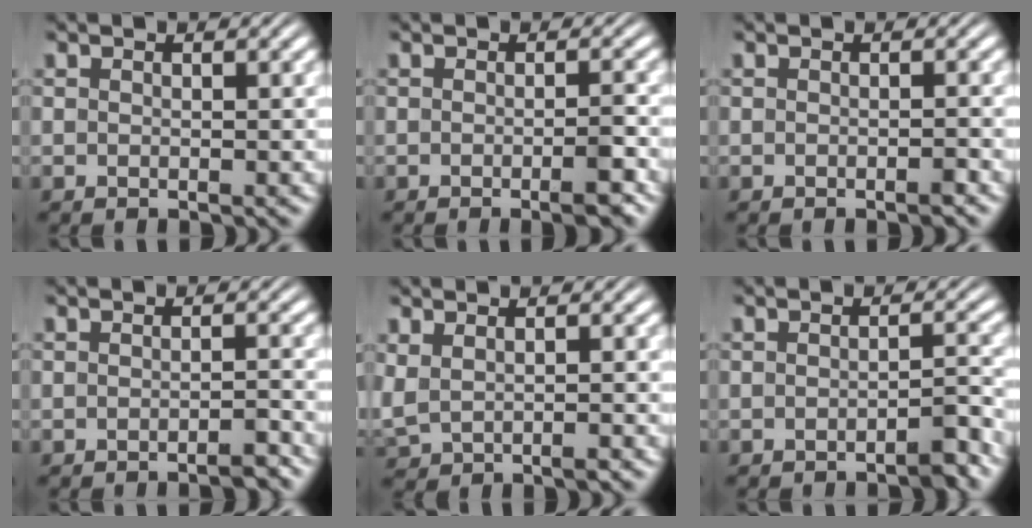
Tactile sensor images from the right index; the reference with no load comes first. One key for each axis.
{"total": 1.8, "fx": -1.1, "fy": 0.1, "fz": 1.4, "tx": -0.020, "ty": 0.002, "tz": -0.024}
{"total": 0.6, "fx": -0.6, "fy": -0.1, "fz": 0.3, "tx": -0.005, "ty": 0.004, "tz": -0.013}
{"total": 1.5, "fx": -1.5, "fy": 0.0, "fz": 0.5, "tx": -0.007, "ty": 0.001, "tz": -0.028}
{"total": 2.3, "fx": 0.5, "fy": 1.8, "fz": 1.5, "tx": -0.043, "ty": -0.003, "tz": 0.018}
{"total": 1.9, "fx": -1.6, "fy": 0.1, "fz": 1.0, "tx": -0.015, "ty": 0.000, "tz": -0.028}